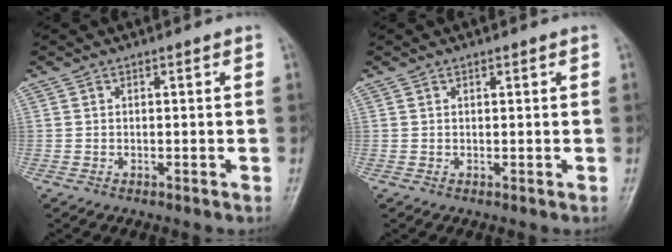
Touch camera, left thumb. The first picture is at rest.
{"total": 0.6, "force": [0.4, 0.2, 0.4], "torque": [-0.005, -0.002, 0.006]}